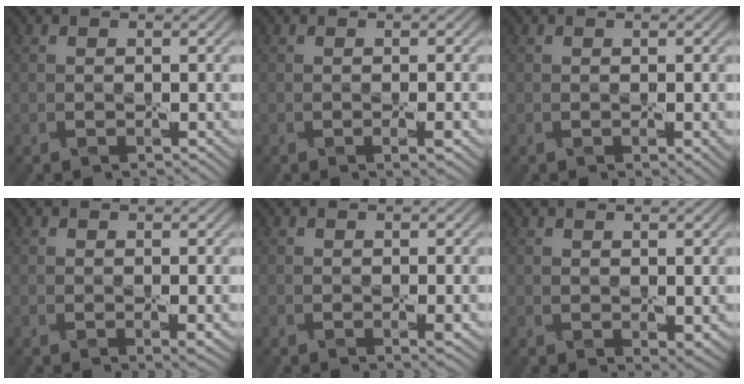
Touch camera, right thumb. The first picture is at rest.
{"total": 1.2, "force": [-0.4, 0.1, 1.2], "torque": [-0.022, -0.001, -0.006]}
{"total": 1.0, "force": [-0.1, 0.1, 1.0], "torque": [-0.015, -0.005, -0.002]}
{"total": 1.1, "force": [0.1, 0.1, 1.1], "torque": [-0.020, -0.002, 0.001]}
{"total": 0.9, "force": [-0.1, 0.1, 0.9], "torque": [-0.016, -0.003, -0.002]}
{"total": 1.5, "force": [0.5, 0.6, 1.3], "torque": [-0.025, -0.008, 0.015]}